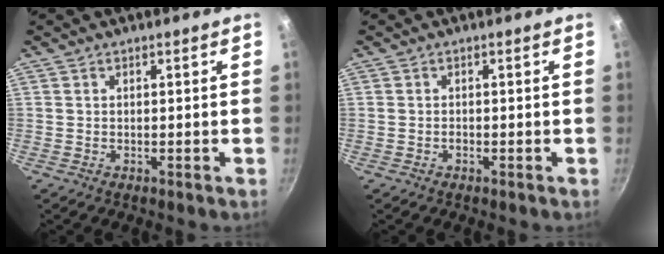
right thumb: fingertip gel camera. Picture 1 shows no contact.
{"total": 0.6, "force": [-0.3, 0.5, 0.3], "torque": [-0.005, 0.004, -0.005]}